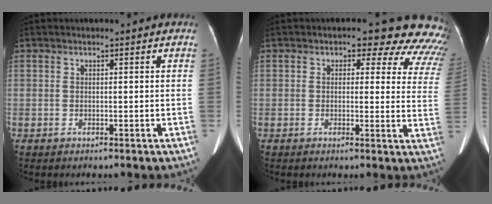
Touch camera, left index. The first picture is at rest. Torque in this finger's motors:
{"motor_torque": [1.08, -1.06, 0.25, 0.03]}